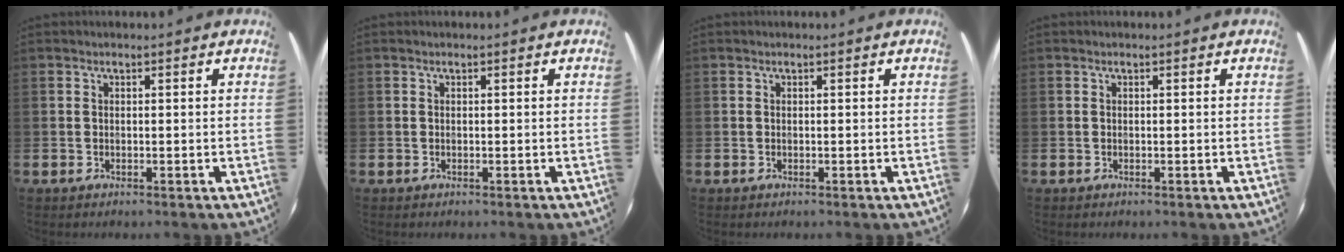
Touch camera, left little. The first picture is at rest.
{"total": 0.0}
{"total": 0.0}
{"total": 0.0}